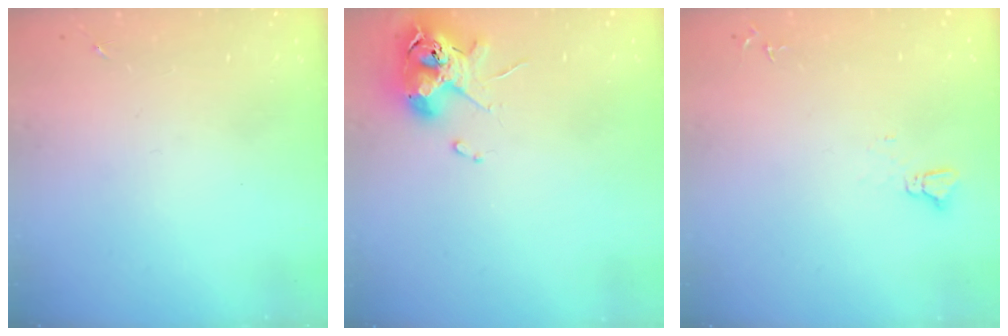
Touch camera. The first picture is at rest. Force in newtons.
{"total": 11.3, "press": 11.2, "slide": 1.7}
{"total": 3.2, "press": 3.1, "slide": 0.3}